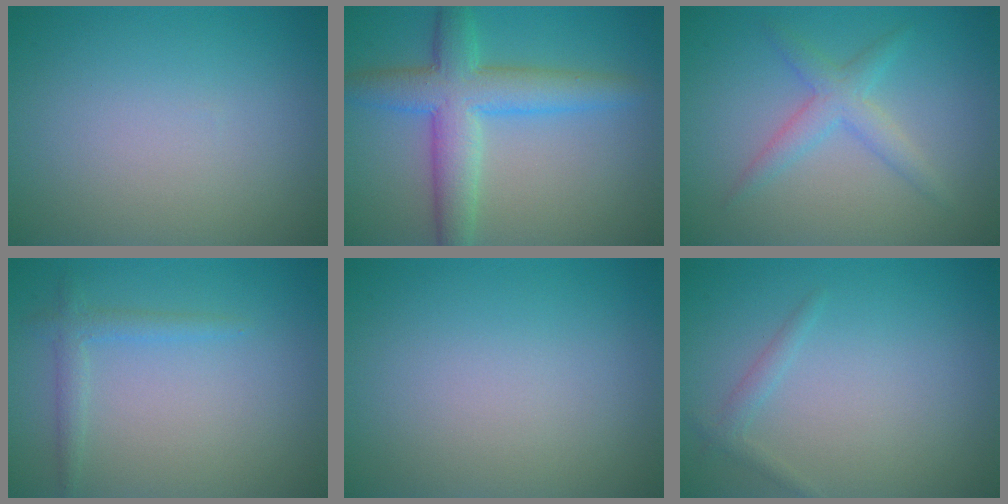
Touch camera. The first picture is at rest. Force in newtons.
{"total": 6.3, "press": 6.3, "slide": 0.1}
{"total": 2.6, "press": 2.6, "slide": 0.0}
{"total": 1.6, "press": 1.6, "slide": 0.1}
{"total": 0.0}
{"total": 1.1, "press": 1.1, "slide": 0.0}